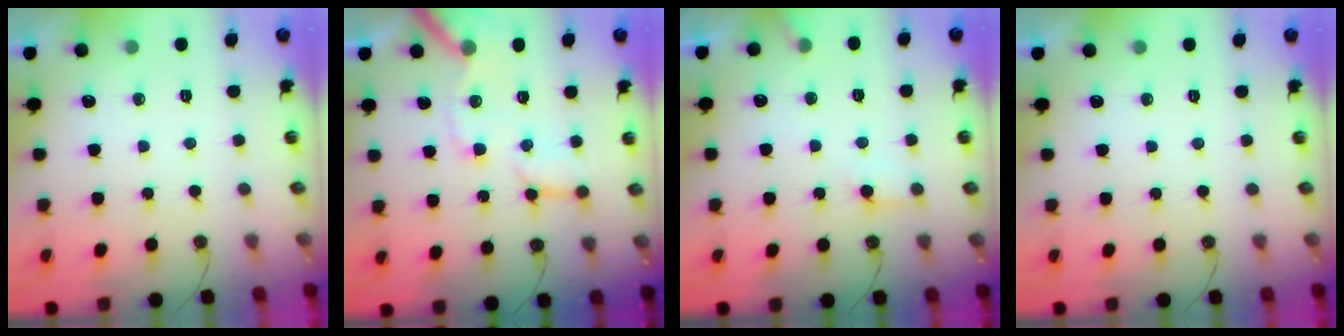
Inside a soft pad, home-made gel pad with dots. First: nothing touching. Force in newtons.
{"total": 11.1, "press": 11.0, "slide": 1.7}
{"total": 6.4, "press": 6.4, "slide": 0.6}
{"total": 0.0}